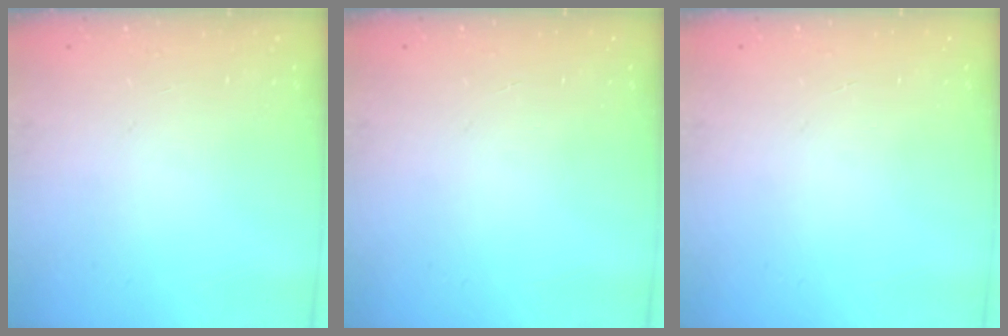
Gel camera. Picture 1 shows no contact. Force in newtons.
{"total": 0.0}
{"total": 0.0}